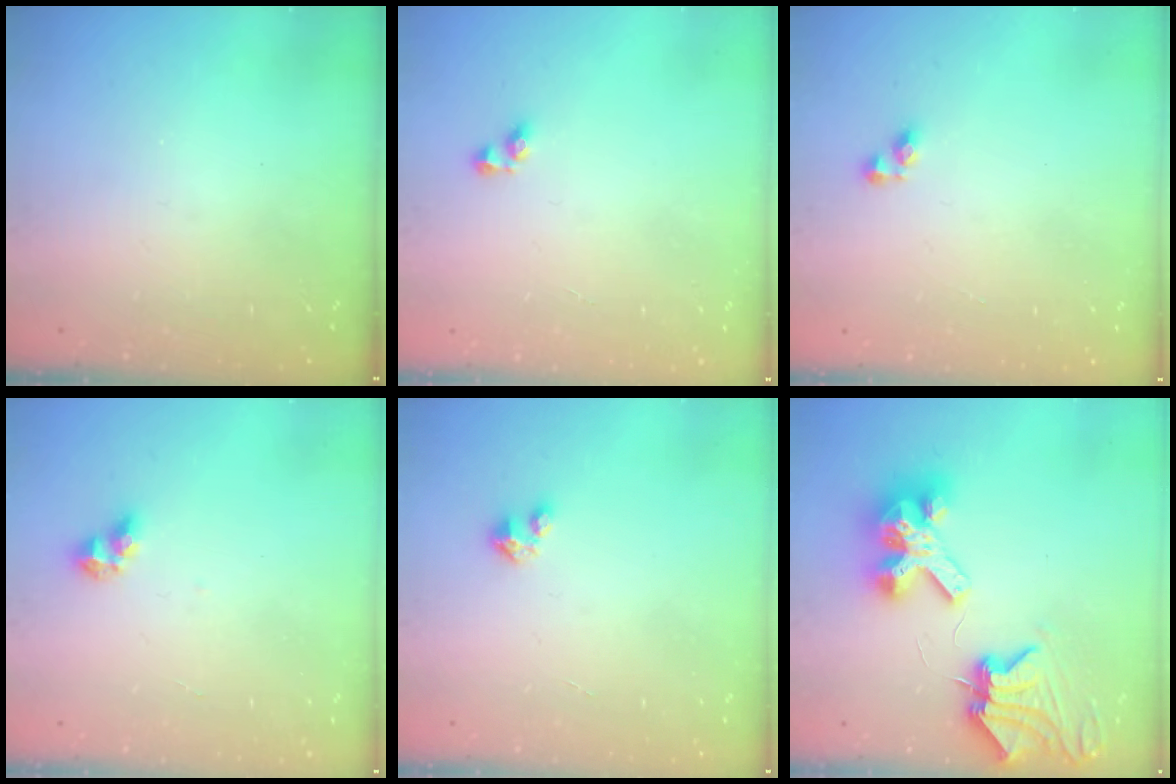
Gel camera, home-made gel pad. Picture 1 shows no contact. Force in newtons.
{"total": 2.6, "press": 2.6, "slide": 0.2}
{"total": 3.8, "press": 3.7, "slide": 0.4}
{"total": 5.0, "press": 4.9, "slide": 0.9}
{"total": 1.4, "press": 1.4, "slide": 0.2}
{"total": 11.4, "press": 11.3, "slide": 1.4}